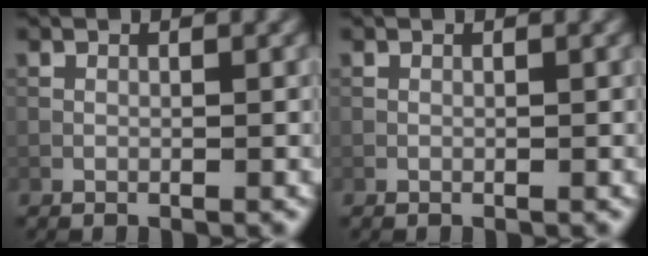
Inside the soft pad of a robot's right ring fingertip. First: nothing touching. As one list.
[{"total": 0.0}]